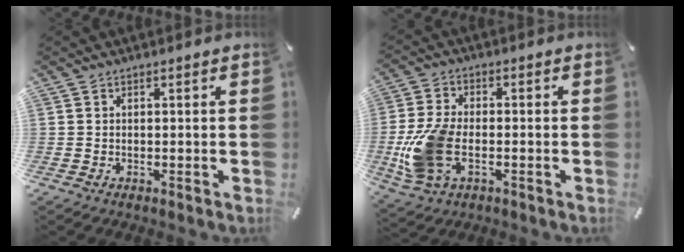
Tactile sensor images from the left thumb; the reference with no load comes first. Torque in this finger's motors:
{"motor_torque": [1.10, 2.82, 0.98, 0.01, 0.30]}